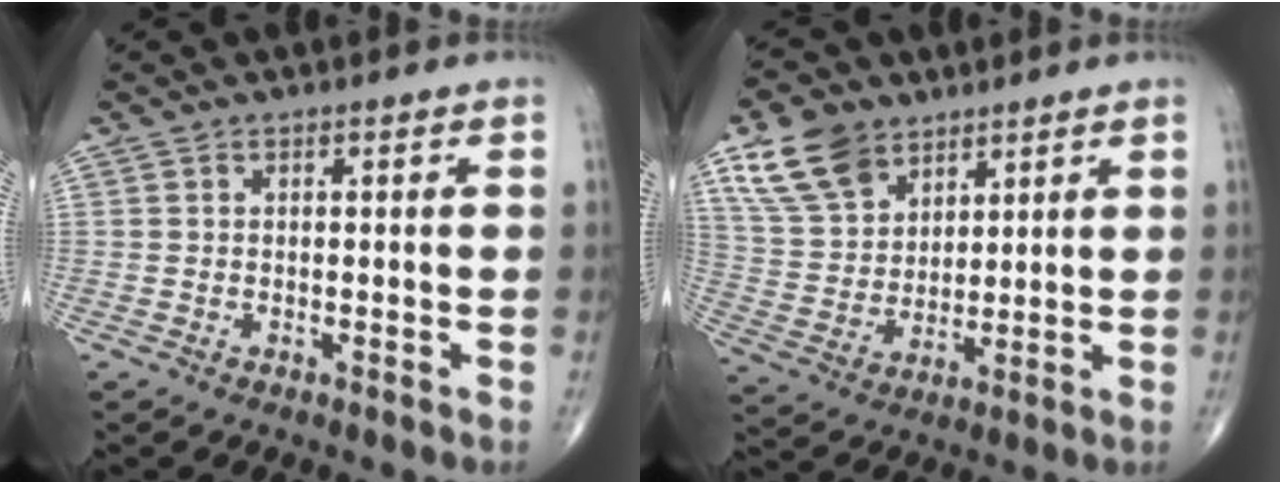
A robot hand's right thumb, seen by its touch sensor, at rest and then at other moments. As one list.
[{"total": 11.9, "force": [7.4, 7.6, 5.5], "torque": [-0.090, -0.023, 0.150]}]